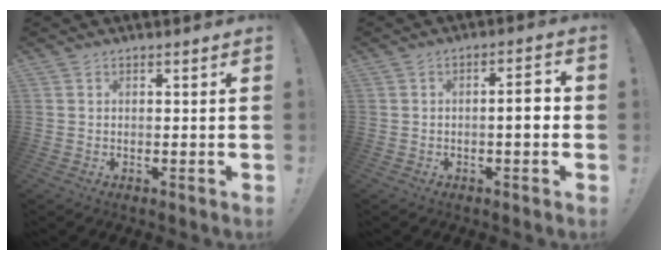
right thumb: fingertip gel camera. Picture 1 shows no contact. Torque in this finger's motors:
{"motor_torque": [-0.06, 0.14, 0.34, -0.08, 0.10]}